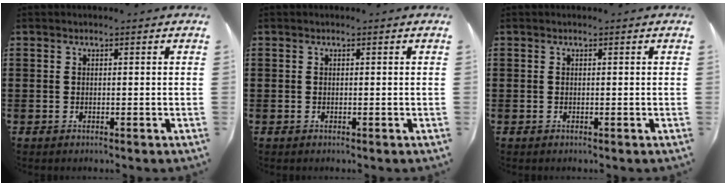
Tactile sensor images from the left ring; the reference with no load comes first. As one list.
[{"total": 0.0}, {"total": 0.0}]